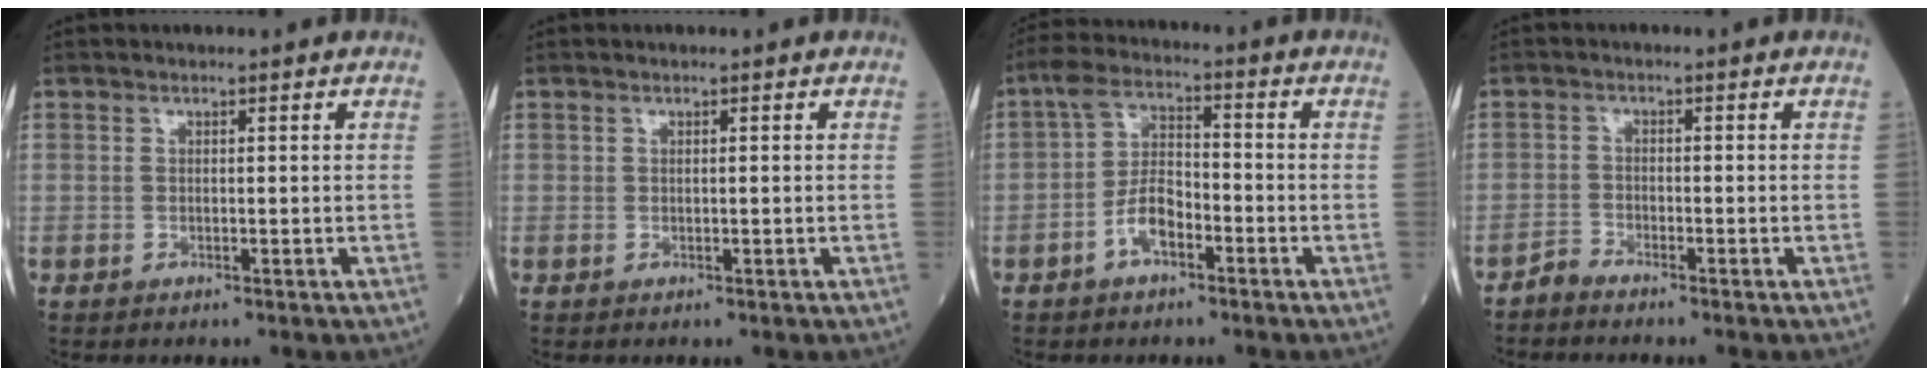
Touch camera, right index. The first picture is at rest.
{"total": 0.0}
{"total": 6.1, "force": [-2.8, 2.6, 4.8], "torque": [-0.097, 0.011, -0.054]}
{"total": 1.7, "force": [-1.6, 0.0, 0.1], "torque": [-0.003, -0.004, -0.033]}